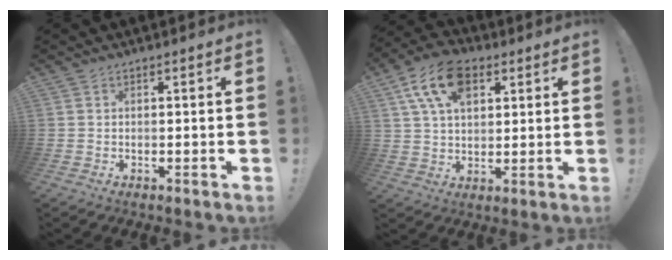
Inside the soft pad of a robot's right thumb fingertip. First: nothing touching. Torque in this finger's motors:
{"motor_torque": [0.44, 1.05, 0.38, -0.15, 0.09]}